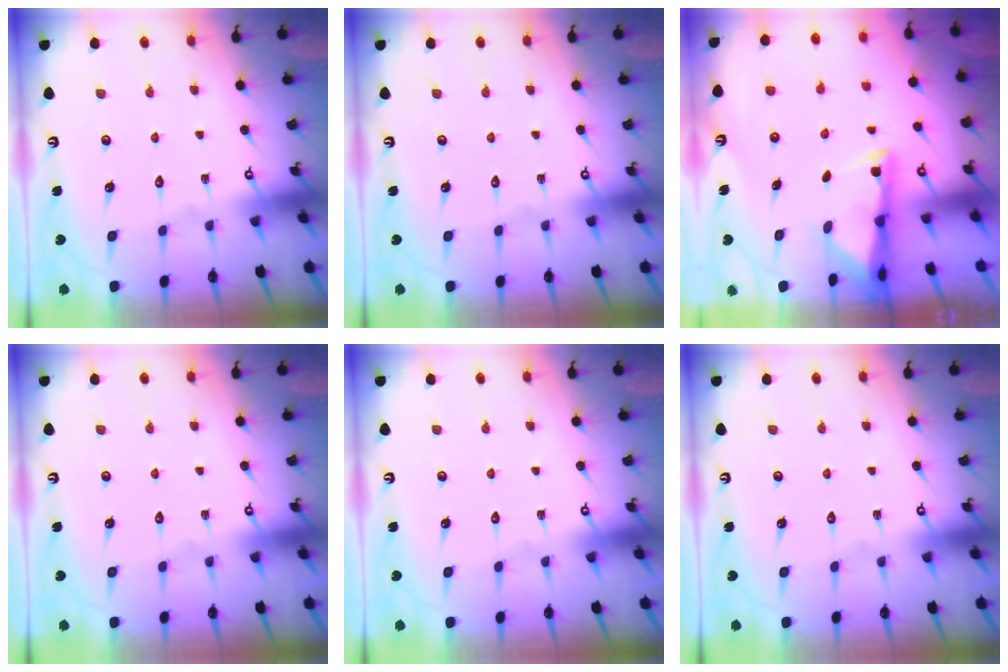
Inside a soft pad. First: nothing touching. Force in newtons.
{"total": 0.0}
{"total": 3.0, "press": 2.9, "slide": 0.6}
{"total": 0.0}
{"total": 0.0}
{"total": 0.0}